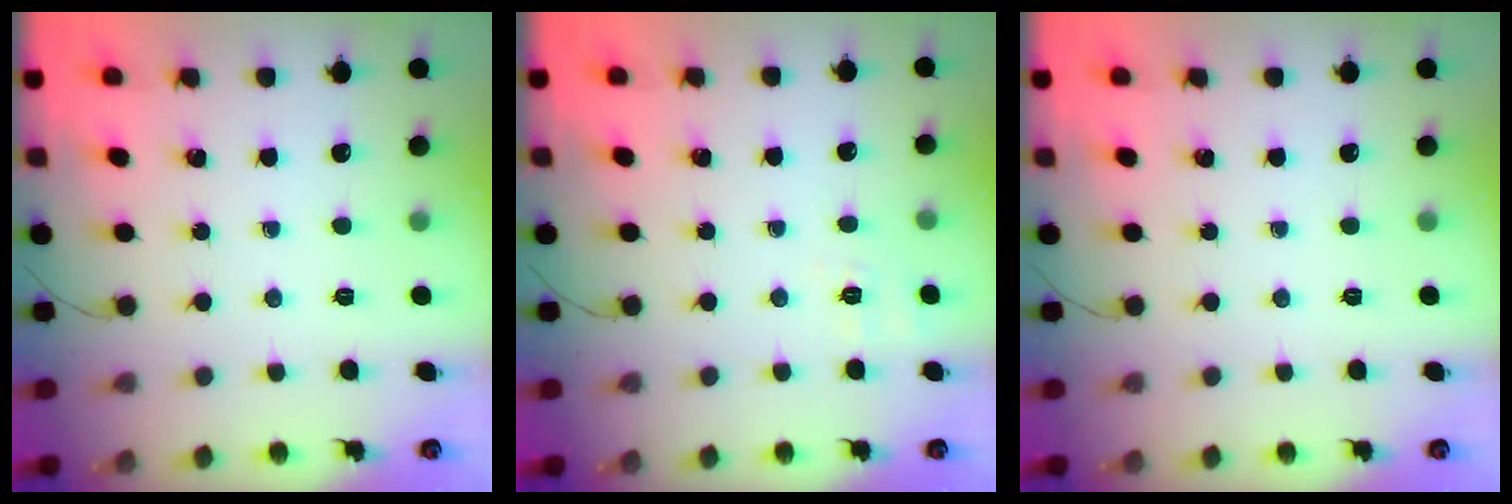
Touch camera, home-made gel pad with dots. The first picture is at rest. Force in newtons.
{"total": 1.9, "press": 0.6, "slide": 1.8}
{"total": 0.0}